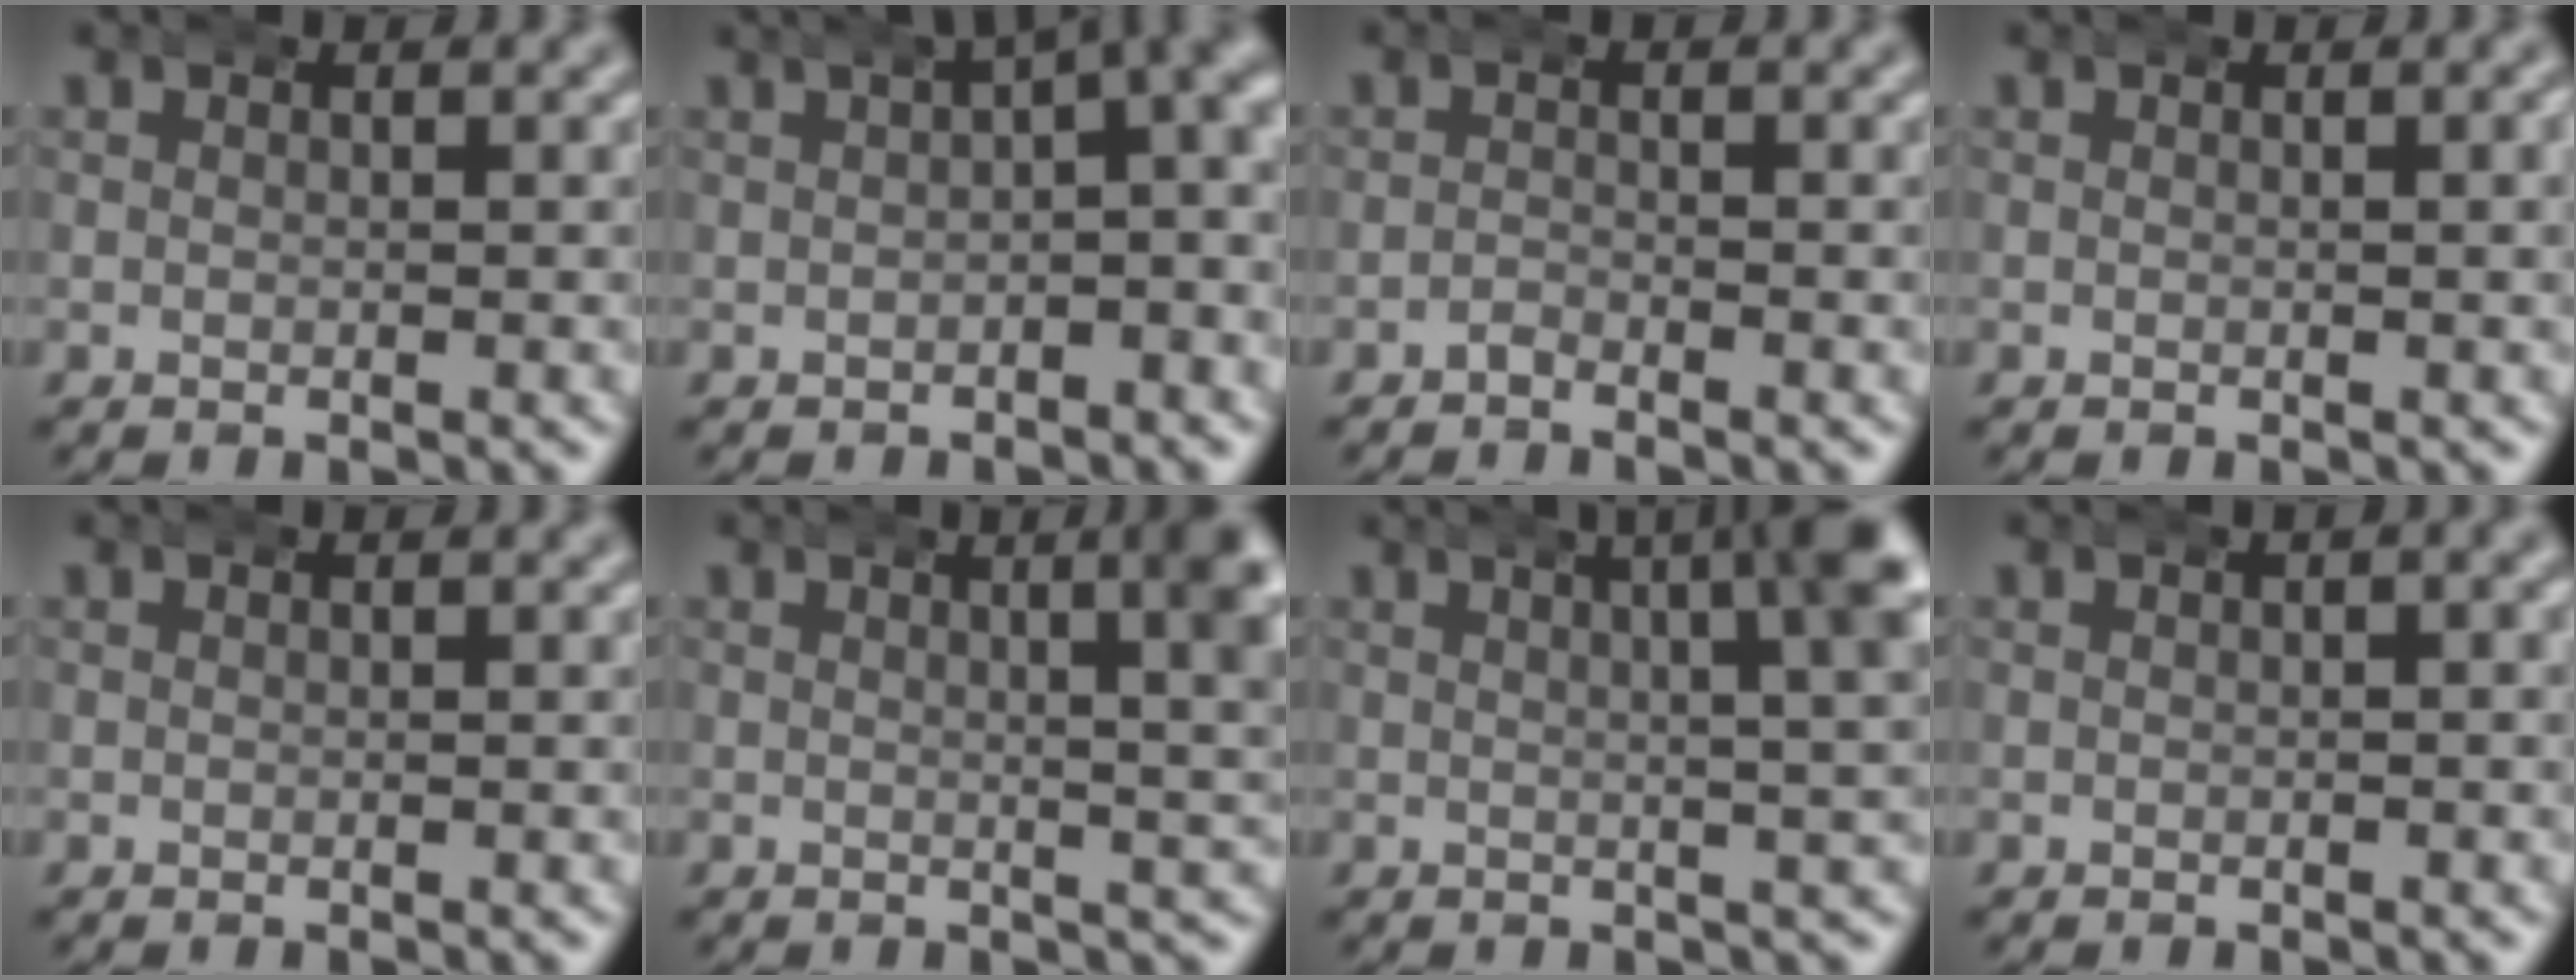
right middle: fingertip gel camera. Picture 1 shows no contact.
{"total": 7.5, "force": [2.1, 3.7, 6.2], "torque": [-0.058, 0.022, 0.021]}
{"total": 1.0, "force": [-0.9, 0.3, 0.0], "torque": [-0.004, -0.004, -0.021]}
{"total": 0.5, "force": [0.2, -0.1, 0.5], "torque": [-0.003, 0.004, 0.001]}
{"total": 0.0}
{"total": 8.5, "force": [3.3, 3.3, 7.2], "torque": [-0.059, 0.026, 0.034]}
{"total": 12.6, "force": [6.0, 5.5, 9.6], "torque": [-0.093, 0.043, 0.069]}
{"total": 0.7, "force": [0.0, 0.0, 0.7], "torque": [-0.011, 0.006, -0.001]}